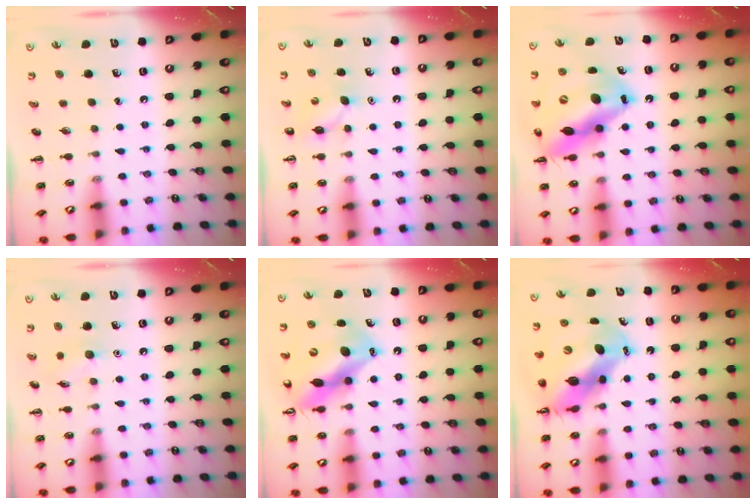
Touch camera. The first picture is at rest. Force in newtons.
{"total": 6.3, "press": 6.1, "slide": 1.8}
{"total": 19.8, "press": 19.1, "slide": 5.5}
{"total": 7.1, "press": 7.0, "slide": 1.5}
{"total": 14.2, "press": 13.5, "slide": 4.4}
{"total": 10.9, "press": 10.5, "slide": 3.1}